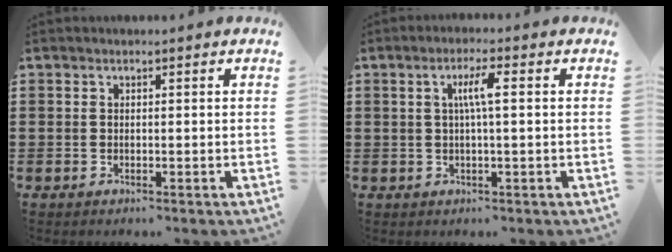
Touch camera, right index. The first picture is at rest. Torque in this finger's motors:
{"motor_torque": [0.29, -0.18, 0.16, 0.13]}